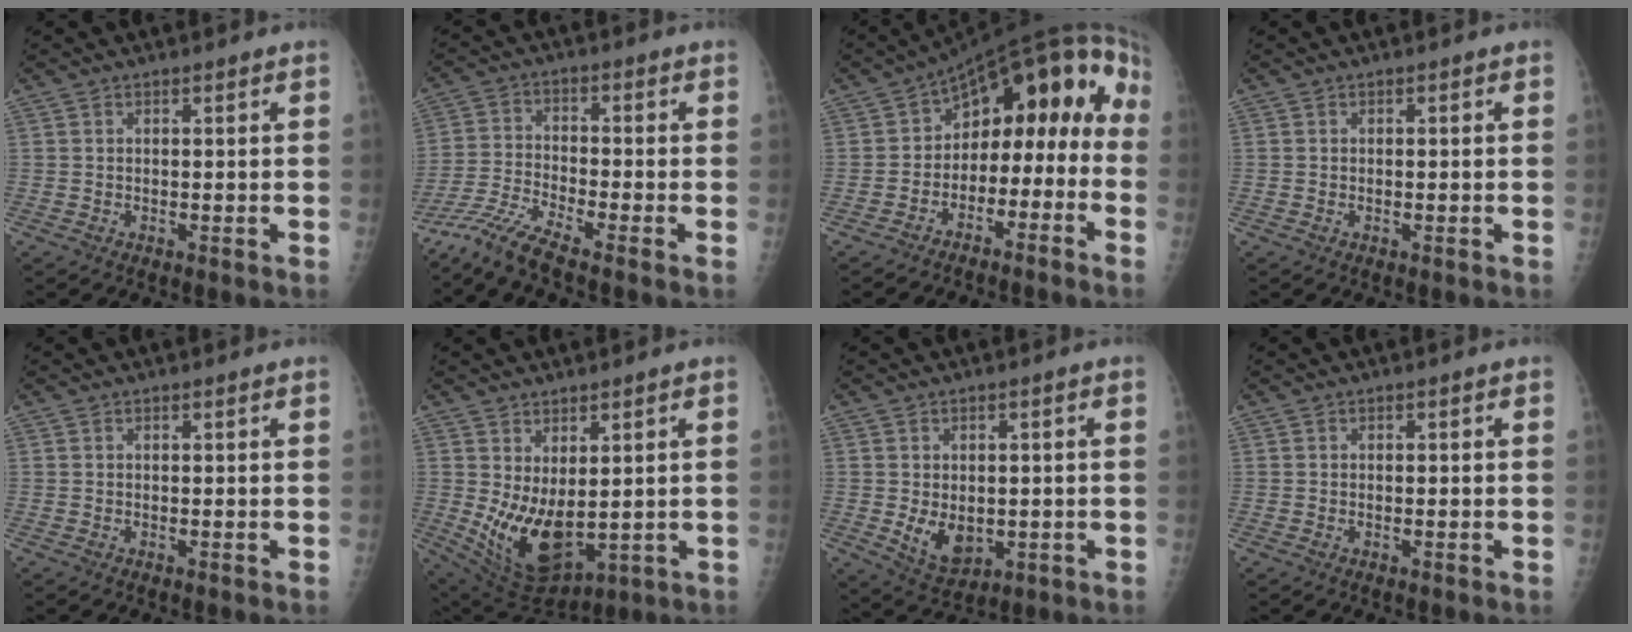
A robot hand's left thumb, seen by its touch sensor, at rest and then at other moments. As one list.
[{"total": 7.3, "force": [-6.4, -0.5, 3.4], "torque": [-0.089, 0.012, -0.137]}, {"total": 16.0, "force": [-4.0, 9.9, 11.8], "torque": [-0.137, 0.088, -0.066]}, {"total": 0.0}, {"total": 0.0}, {"total": 12.1, "force": [0.2, 6.3, 10.3], "torque": [-0.166, -0.026, 0.036]}, {"total": 7.0, "force": [-0.9, 5.0, 4.9], "torque": [-0.059, -0.009, 0.003]}, {"total": 0.0}]